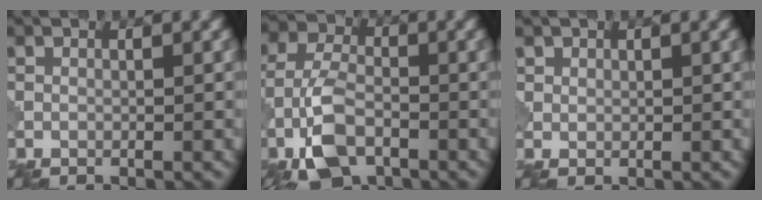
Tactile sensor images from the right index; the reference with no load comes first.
{"total": 6.9, "force": [-3.3, 3.7, 4.8], "torque": [-0.104, 0.004, -0.078]}
{"total": 1.2, "force": [0.6, 1.0, 0.3], "torque": [-0.002, -0.002, 0.013]}